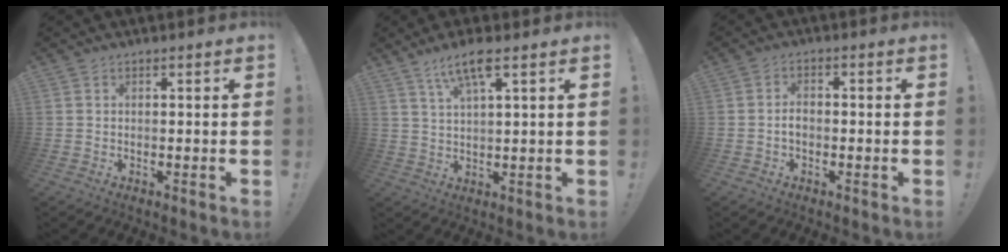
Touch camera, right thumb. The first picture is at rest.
{"total": 7.3, "force": [4.5, 1.4, 5.6], "torque": [-0.105, -0.017, 0.077]}
{"total": 2.4, "force": [-0.6, 1.4, 1.8], "torque": [-0.024, 0.004, -0.012]}